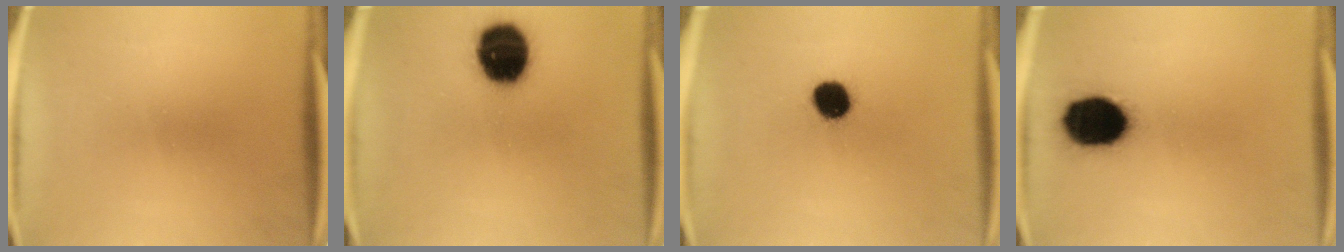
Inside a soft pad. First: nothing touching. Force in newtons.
{"total": 16.3}
{"total": 8.5}
{"total": 16.0}